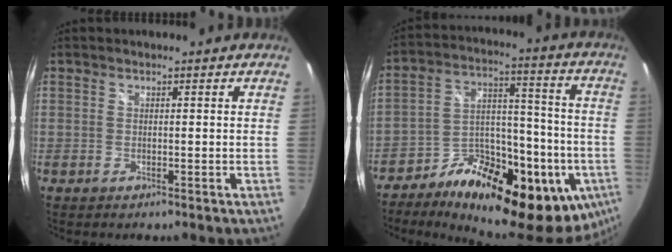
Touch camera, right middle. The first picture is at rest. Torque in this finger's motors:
{"motor_torque": [1.08, -1.06, 0.60, 0.14]}